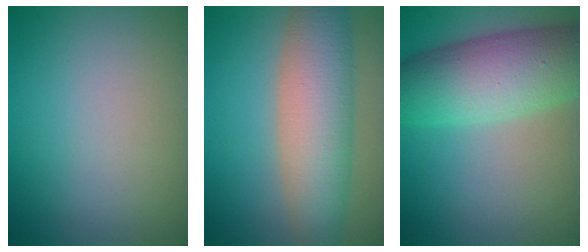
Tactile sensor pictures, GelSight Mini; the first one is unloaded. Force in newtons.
{"total": 7.6, "press": 7.6, "slide": 0.2}
{"total": 9.0, "press": 9.0, "slide": 0.2}